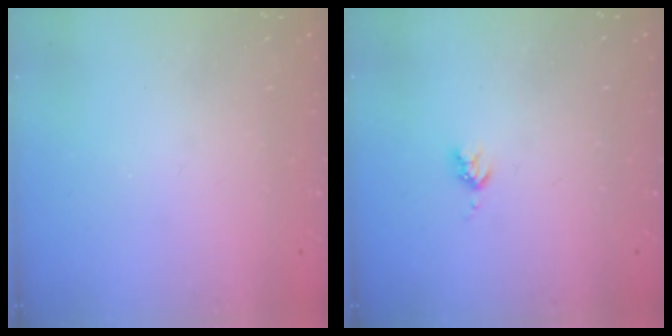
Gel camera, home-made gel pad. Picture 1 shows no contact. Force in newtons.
{"total": 3.2, "press": 3.2, "slide": 0.5}